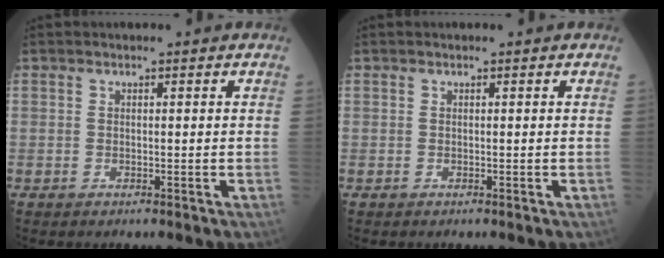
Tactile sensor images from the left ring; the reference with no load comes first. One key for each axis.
{"total": 0.0}